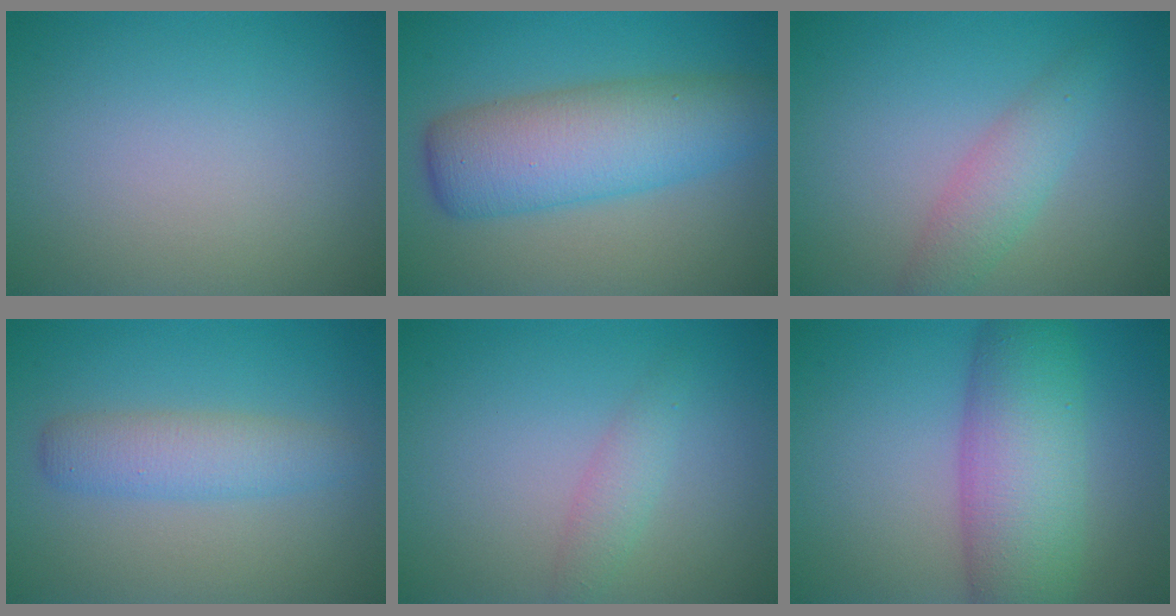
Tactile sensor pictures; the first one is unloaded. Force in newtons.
{"total": 7.8, "press": 7.8, "slide": 0.1}
{"total": 2.8, "press": 2.8, "slide": 0.1}
{"total": 3.2, "press": 3.2, "slide": 0.1}
{"total": 1.7, "press": 1.7, "slide": 0.1}
{"total": 8.2, "press": 8.2, "slide": 0.1}